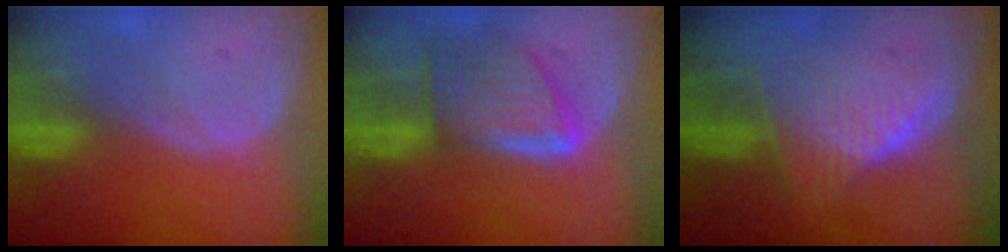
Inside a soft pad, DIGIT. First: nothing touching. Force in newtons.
{"total": 8.1, "press": 7.3, "slide": 3.4}
{"total": 6.4, "press": 6.2, "slide": 1.8}